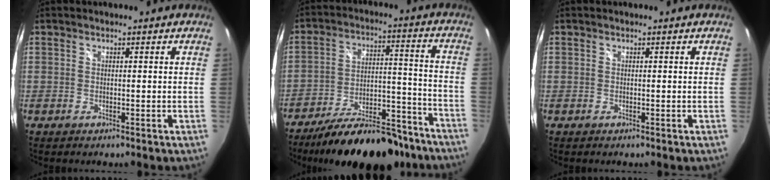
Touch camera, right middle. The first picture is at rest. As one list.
[{"total": 21.1, "force": [-17.1, 7.1, 10.2], "torque": [-0.170, 0.003, -0.234]}, {"total": 0.0}]